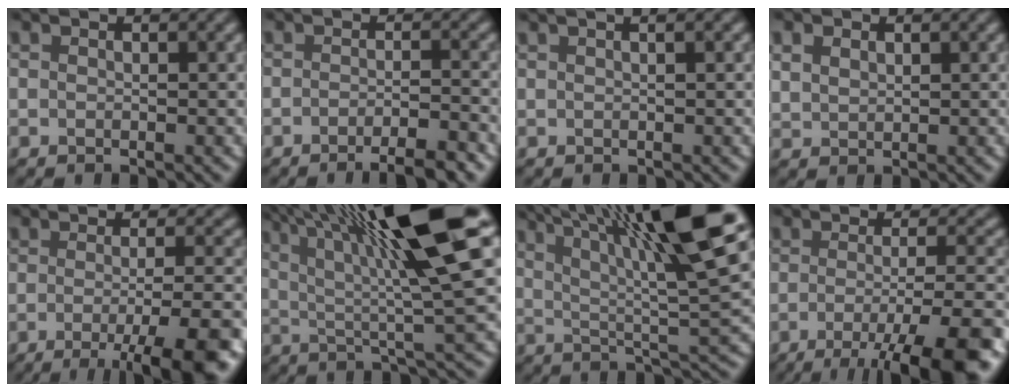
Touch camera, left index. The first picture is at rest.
{"total": 4.2, "force": [-2.9, 0.7, 3.0], "torque": [-0.044, 0.003, -0.045]}
{"total": 2.4, "force": [1.3, 0.8, 1.8], "torque": [-0.015, 0.007, 0.002]}
{"total": 1.6, "force": [1.0, 1.0, 0.8], "torque": [-0.022, 0.003, 0.022]}
{"total": 9.1, "force": [-4.1, 2.2, 7.9], "torque": [-0.095, -0.003, -0.054]}
{"total": 15.4, "force": [5.8, 2.6, 14.0], "torque": [-0.222, 0.018, 0.093]}
{"total": 13.7, "force": [6.7, 2.6, 11.6], "torque": [-0.188, 0.022, 0.109]}
{"total": 10.7, "force": [-5.3, 2.4, 8.9], "torque": [-0.119, -0.002, -0.080]}